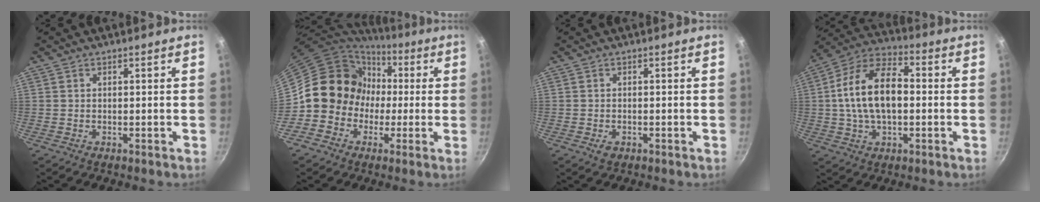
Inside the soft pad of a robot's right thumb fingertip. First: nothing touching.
{"total": 14.4, "force": [-0.6, 13.5, 5.2], "torque": [-0.035, 0.038, -0.020]}
{"total": 1.7, "force": [-0.7, 1.1, 1.0], "torque": [-0.019, 0.002, -0.011]}
{"total": 16.0, "force": [0.1, 9.4, 13.0], "torque": [-0.214, 0.034, -0.012]}